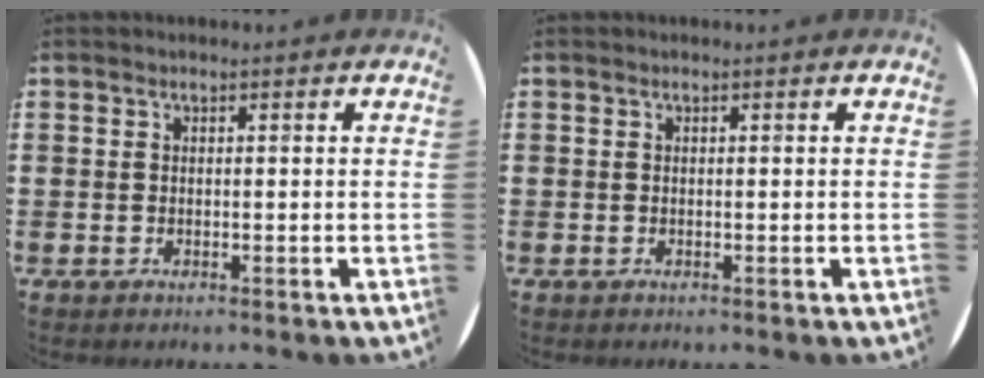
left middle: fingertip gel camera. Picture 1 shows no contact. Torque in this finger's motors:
{"motor_torque": [0.00, 0.00, 0.00, 0.00]}